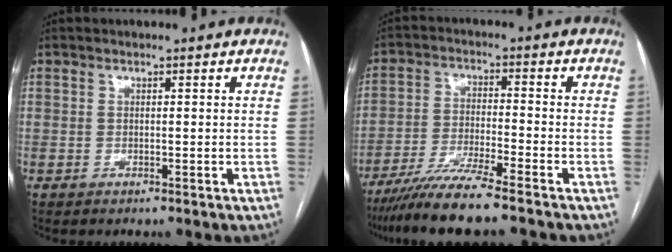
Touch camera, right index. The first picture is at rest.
{"total": 9.4, "force": [-7.8, -0.8, 5.2], "torque": [-0.087, -0.030, -0.140]}